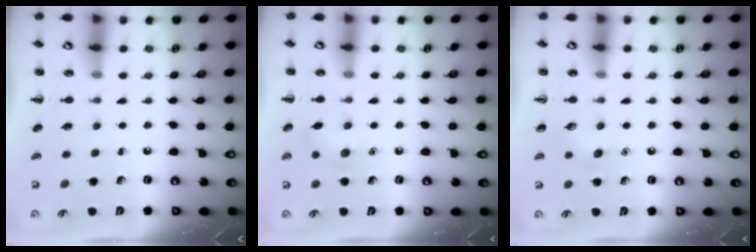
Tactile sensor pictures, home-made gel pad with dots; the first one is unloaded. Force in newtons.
{"total": 6.7, "press": 6.4, "slide": 1.8}
{"total": 6.4, "press": 6.2, "slide": 1.7}